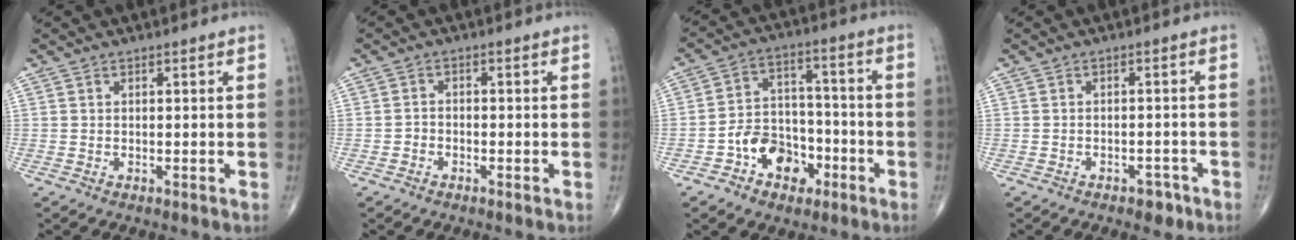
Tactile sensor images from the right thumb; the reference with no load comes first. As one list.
[{"total": 1.6, "force": [-0.9, 1.2, 0.5], "torque": [-0.004, 0.008, -0.018]}, {"total": 10.8, "force": [-4.9, 7.8, 5.7], "torque": [-0.053, 0.048, -0.083]}, {"total": 2.6, "force": [-1.7, 1.6, 1.2], "torque": [-0.007, 0.011, -0.019]}]